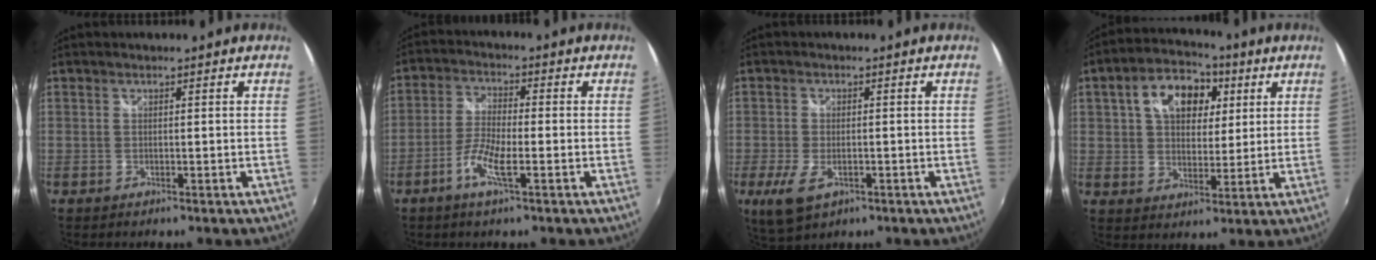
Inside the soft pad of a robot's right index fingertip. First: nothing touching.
{"total": 6.4, "force": [-3.0, 1.1, 5.5], "torque": [-0.120, -0.002, -0.060]}
{"total": 6.9, "force": [-2.9, 3.7, 5.1], "torque": [-0.117, -0.019, -0.051]}
{"total": 13.0, "force": [4.5, 8.6, 8.6], "torque": [-0.163, 0.038, 0.074]}